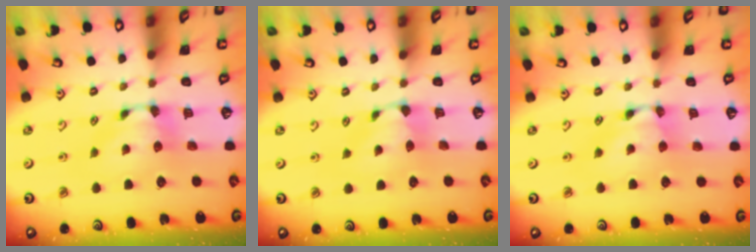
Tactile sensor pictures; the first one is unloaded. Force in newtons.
{"total": 0.9, "press": 0.6, "slide": 0.6}
{"total": 1.6, "press": 1.6, "slide": 0.2}